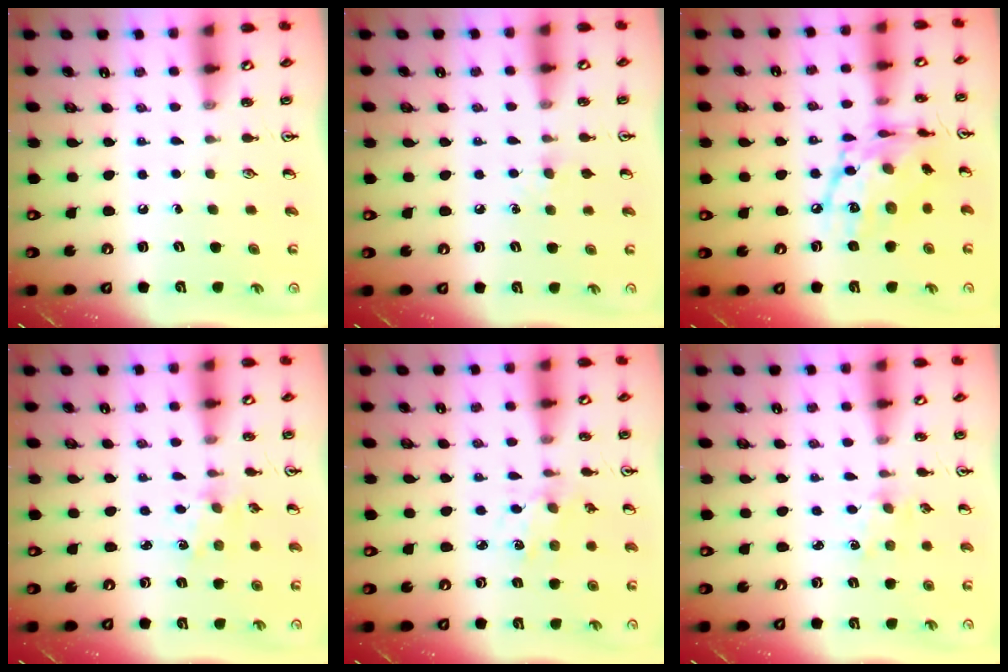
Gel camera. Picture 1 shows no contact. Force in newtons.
{"total": 5.3, "press": 5.2, "slide": 1.0}
{"total": 16.4, "press": 16.4, "slide": 1.3}
{"total": 1.2, "press": 1.2, "slide": 0.2}
{"total": 1.5, "press": 1.4, "slide": 0.4}
{"total": 1.9, "press": 1.8, "slide": 0.4}